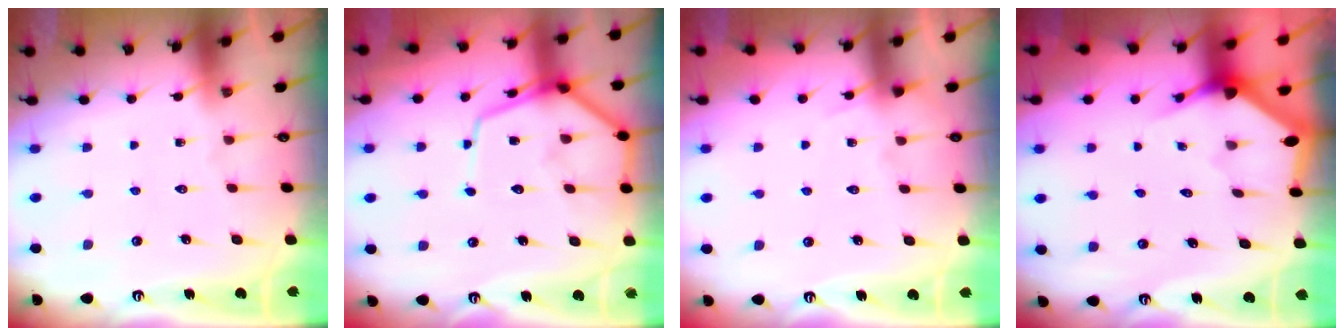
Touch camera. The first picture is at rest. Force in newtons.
{"total": 10.6, "press": 10.5, "slide": 1.2}
{"total": 6.4, "press": 6.4, "slide": 0.8}
{"total": 3.0, "press": 3.0, "slide": 0.2}